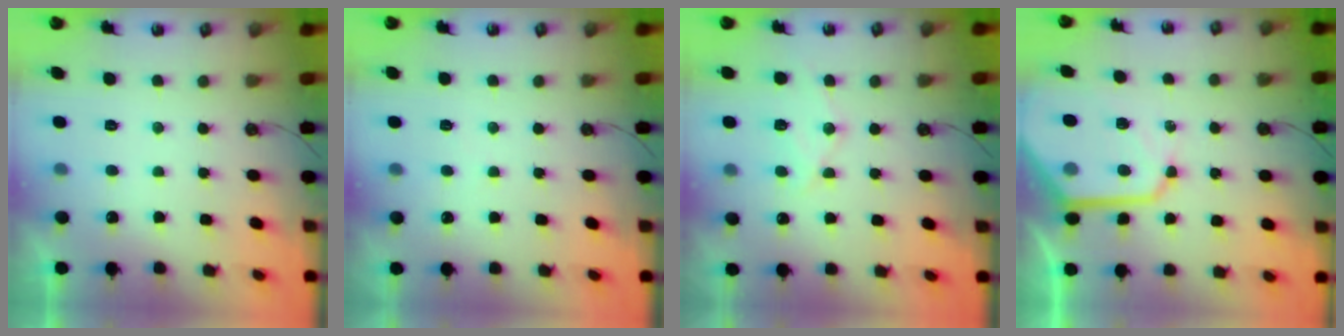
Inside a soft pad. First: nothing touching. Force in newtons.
{"total": 2.7, "press": 2.7, "slide": 0.4}
{"total": 9.9, "press": 9.9, "slide": 0.4}
{"total": 14.5, "press": 14.4, "slide": 1.5}